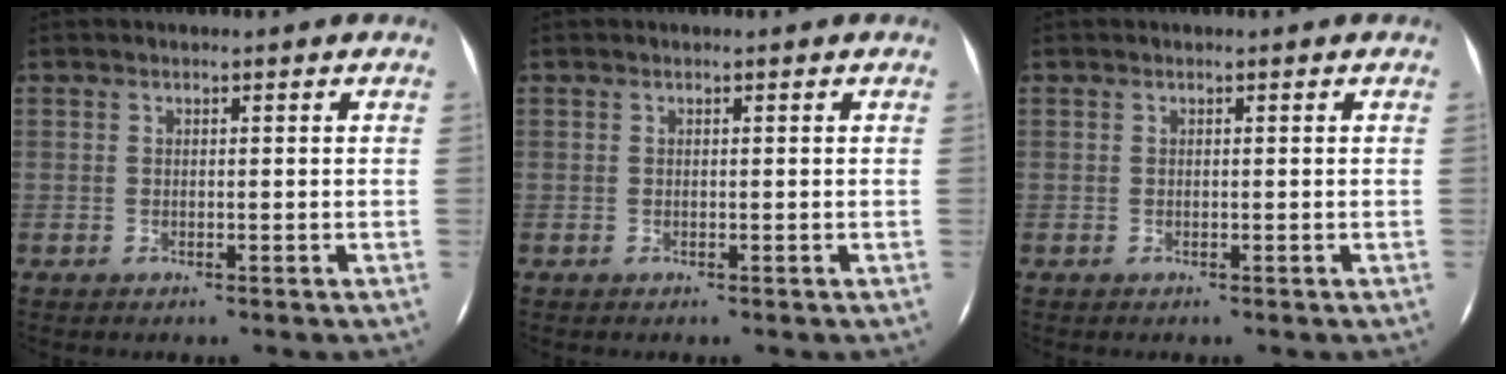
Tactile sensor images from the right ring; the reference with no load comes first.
{"total": 0.0}
{"total": 0.0}